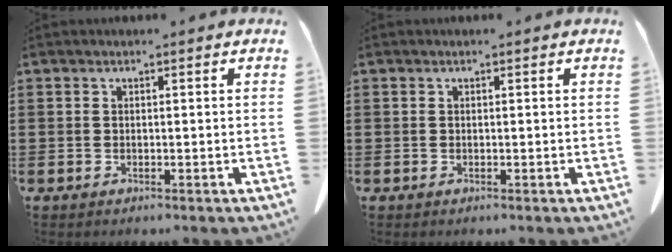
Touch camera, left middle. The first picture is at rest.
{"total": 0.0}